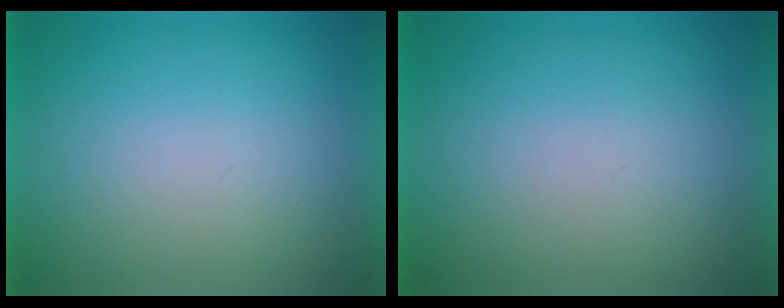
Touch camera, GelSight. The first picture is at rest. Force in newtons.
{"total": 1.2}